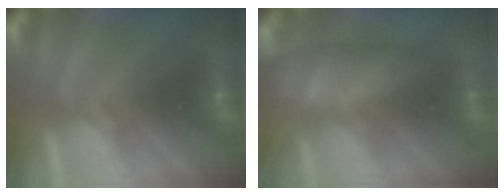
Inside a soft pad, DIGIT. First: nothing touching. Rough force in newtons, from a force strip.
{"total": 5.0}